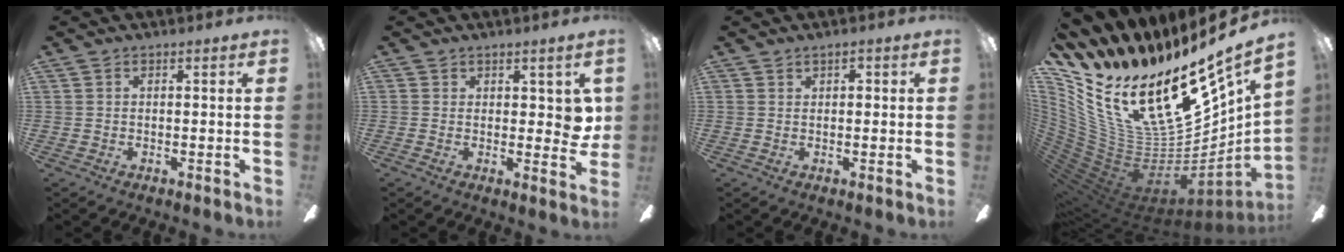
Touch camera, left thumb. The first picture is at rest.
{"total": 5.0, "force": [1.6, 2.8, 3.7], "torque": [-0.035, -0.004, 0.028]}
{"total": 1.4, "force": [0.7, 0.6, 1.0], "torque": [-0.013, 0.000, 0.010]}
{"total": 29.2, "force": [13.6, 13.2, 22.1], "torque": [-0.387, -0.143, 0.298]}